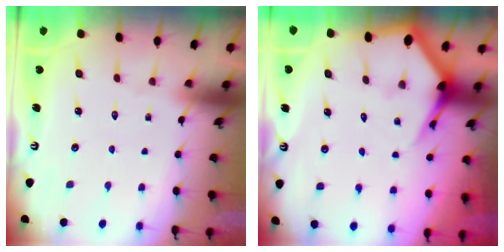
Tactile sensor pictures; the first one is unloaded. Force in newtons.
{"total": 4.6, "press": 4.6, "slide": 0.5}